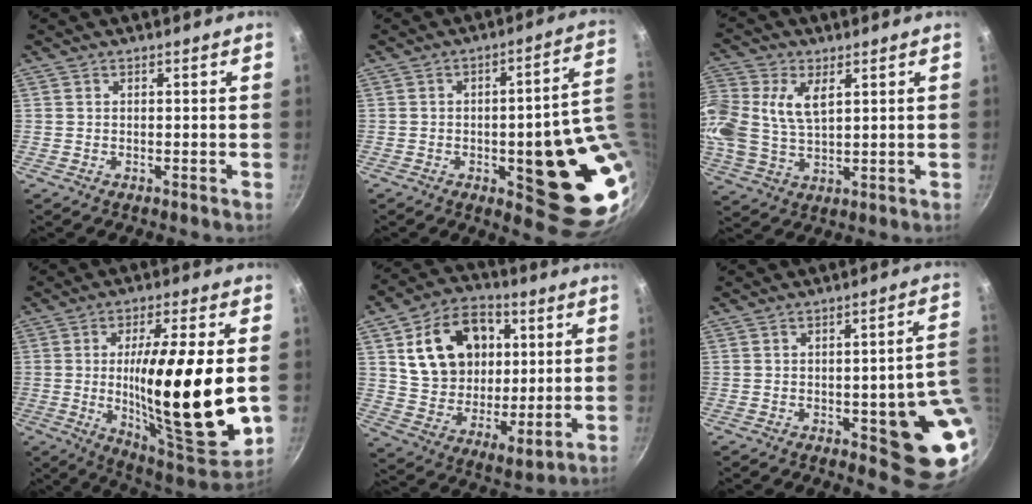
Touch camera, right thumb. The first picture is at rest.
{"total": 20.6, "force": [-1.9, 6.8, 19.3], "torque": [-0.186, -0.005, -0.018]}
{"total": 14.1, "force": [4.0, 8.9, 10.1], "torque": [-0.233, 0.007, 0.078]}
{"total": 24.5, "force": [-0.6, 5.9, 23.8], "torque": [-0.366, -0.022, -0.005]}
{"total": 21.5, "force": [6.0, 15.4, 13.7], "torque": [-0.199, -0.016, 0.104]}
{"total": 15.0, "force": [-2.4, 5.1, 13.9], "torque": [-0.109, 0.009, -0.029]}